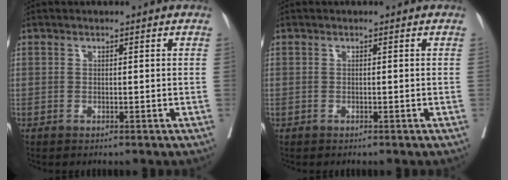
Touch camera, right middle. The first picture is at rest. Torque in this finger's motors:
{"motor_torque": [1.19, -0.95, 1.05, 0.21]}